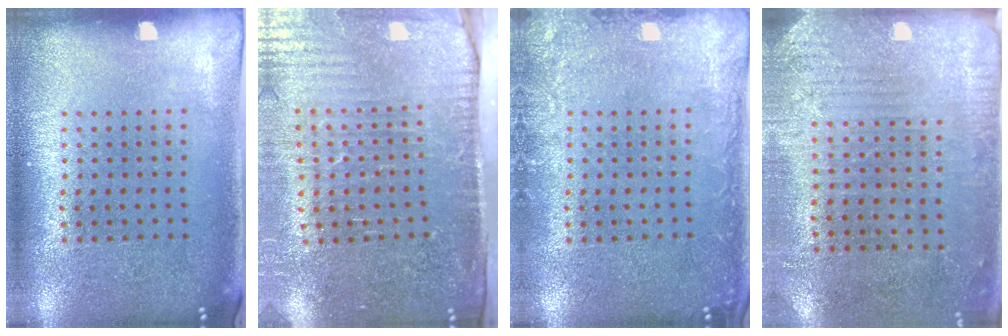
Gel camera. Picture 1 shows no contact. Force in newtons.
{"total": 4.3, "press": 3.7, "slide": 2.1}
{"total": 2.2, "press": 2.1, "slide": 0.2}
{"total": 2.8, "press": 2.4, "slide": 1.4}